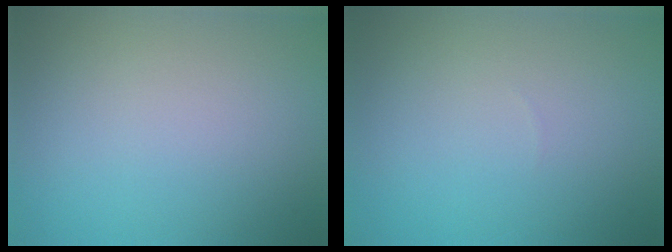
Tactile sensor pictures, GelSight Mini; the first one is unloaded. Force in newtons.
{"total": 0.0}